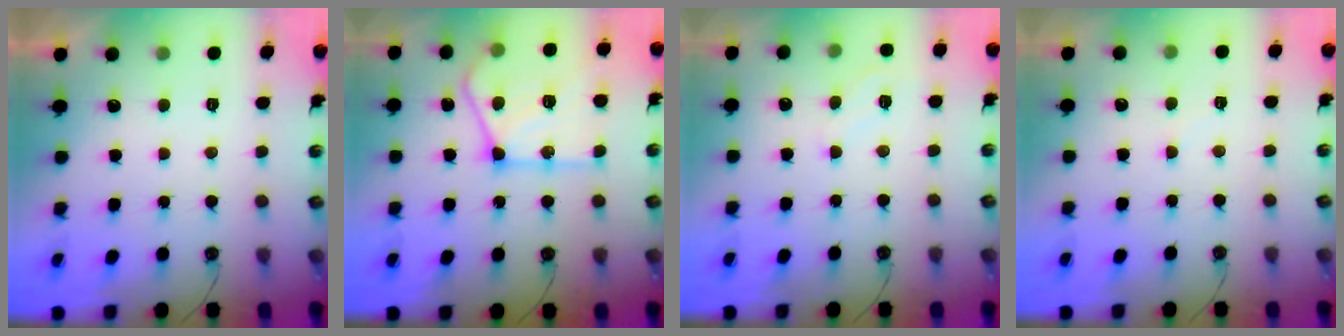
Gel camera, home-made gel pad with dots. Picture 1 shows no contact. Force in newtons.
{"total": 20.6, "press": 20.5, "slide": 2.4}
{"total": 3.6, "press": 3.5, "slide": 0.4}
{"total": 5.4, "press": 5.4, "slide": 0.7}